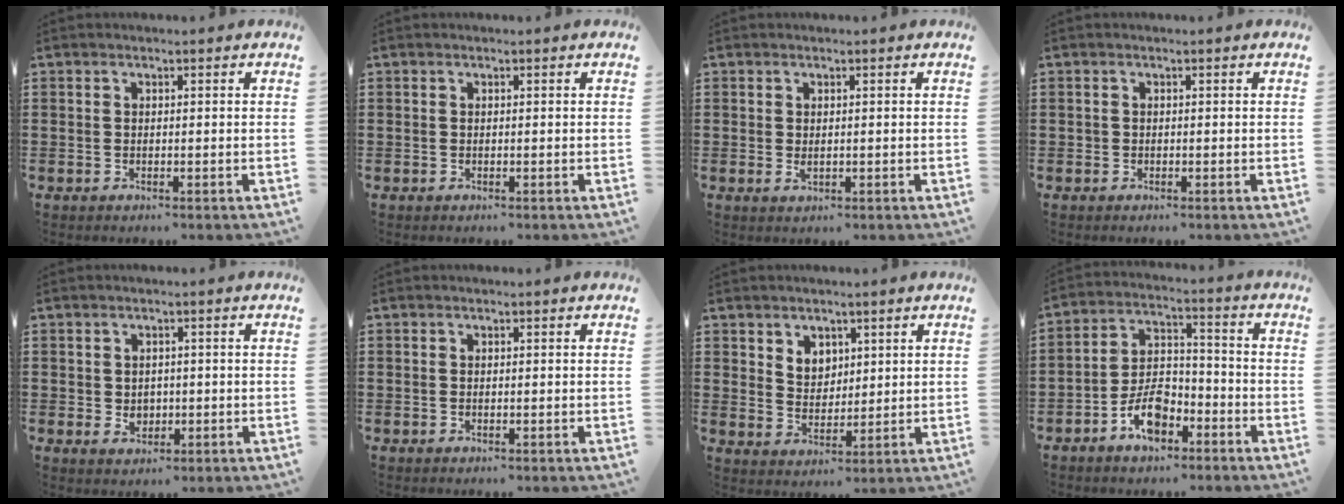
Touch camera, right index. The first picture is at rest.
{"total": 0.0}
{"total": 0.9, "force": [0.1, 0.5, 0.7], "torque": [-0.013, 0.002, 0.001]}
{"total": 0.5, "force": [0.0, 0.5, 0.0], "torque": [-0.001, 0.005, -0.002]}
{"total": 1.8, "force": [0.1, 1.6, 0.7], "torque": [-0.018, 0.008, 0.000]}
{"total": 0.0}
{"total": 4.1, "force": [2.6, 3.0, 0.8], "torque": [-0.030, 0.008, 0.049]}
{"total": 7.6, "force": [-4.4, 4.0, 4.8], "torque": [-0.101, 0.014, -0.085]}